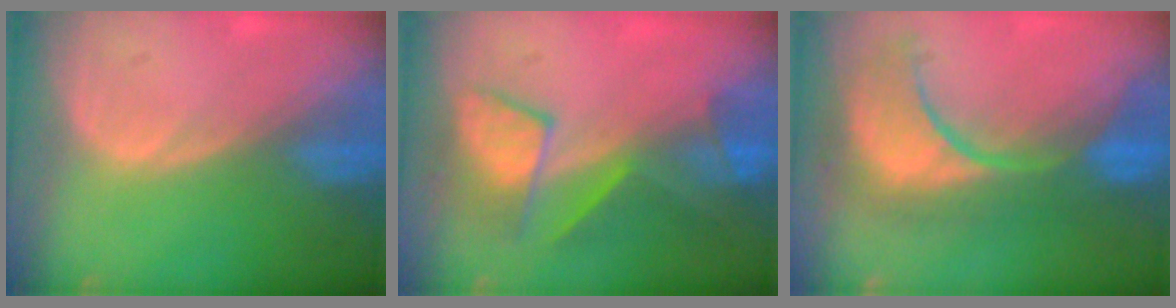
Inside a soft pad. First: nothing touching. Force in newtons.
{"total": 8.0, "press": 7.5, "slide": 2.5}
{"total": 10.7, "press": 10.1, "slide": 3.7}